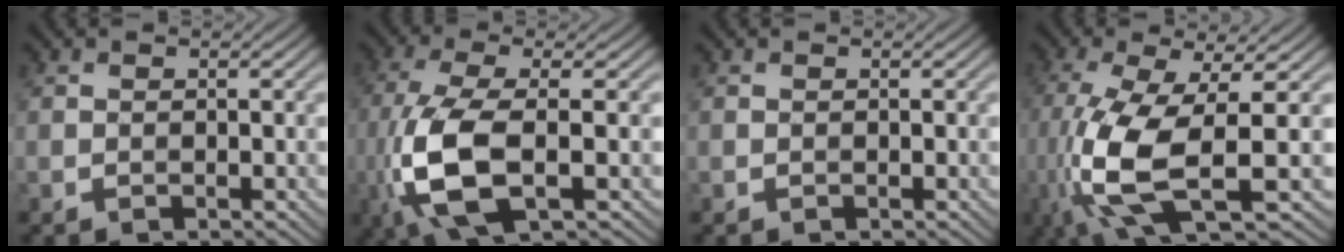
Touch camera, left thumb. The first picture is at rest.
{"total": 9.4, "force": [-2.3, 2.8, 8.6], "torque": [-0.200, 0.000, -0.050]}
{"total": 0.0}
{"total": 11.6, "force": [-2.7, 3.3, 10.8], "torque": [-0.243, -0.022, -0.050]}